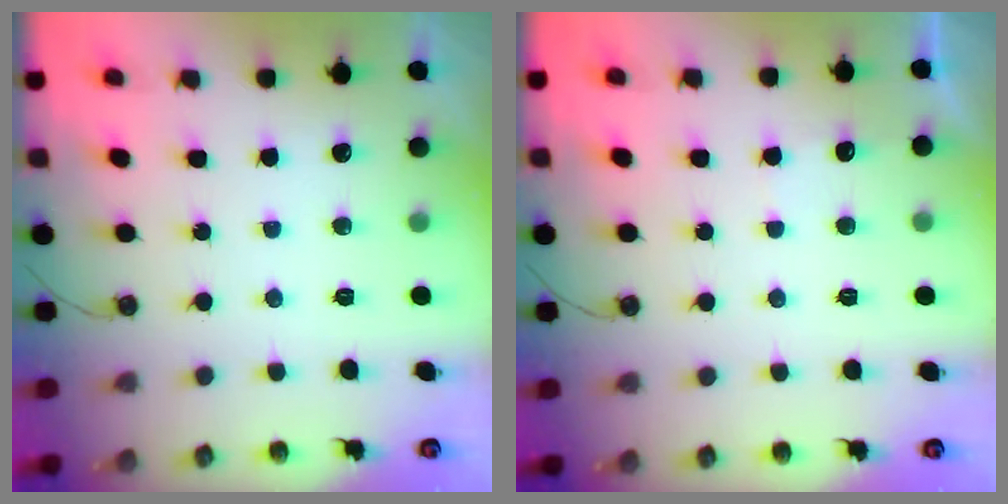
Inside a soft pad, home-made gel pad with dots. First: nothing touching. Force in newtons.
{"total": 2.5, "press": 2.5, "slide": 0.5}